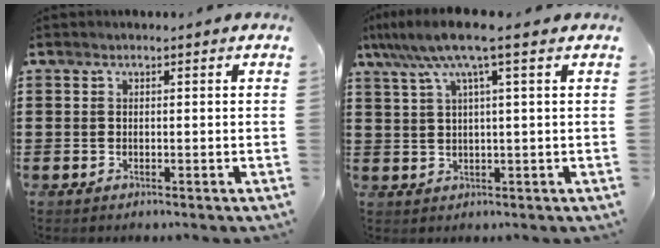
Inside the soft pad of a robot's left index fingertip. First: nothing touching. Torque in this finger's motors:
{"motor_torque": [0.85, 0.92, 0.50, 0.14]}